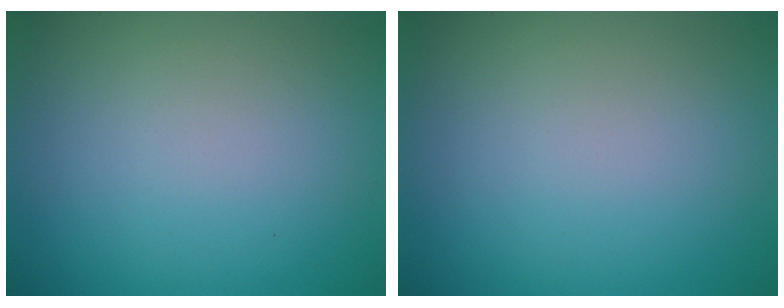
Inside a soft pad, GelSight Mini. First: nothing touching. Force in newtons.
{"total": 0.0}